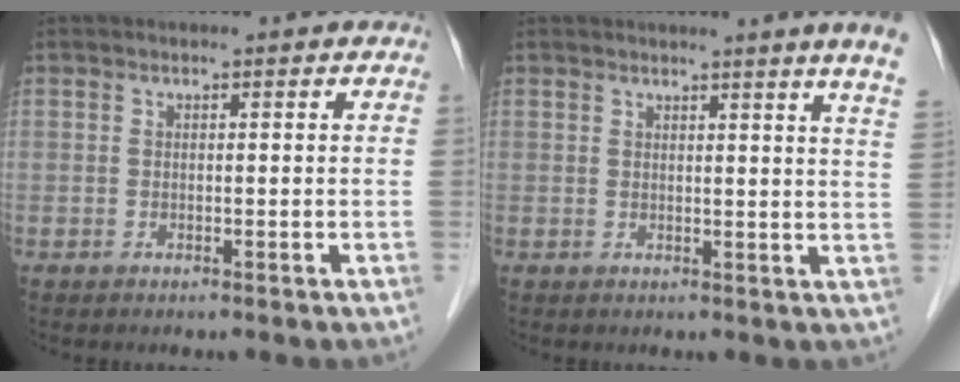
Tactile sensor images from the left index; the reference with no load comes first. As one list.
[{"total": 7.3, "force": [6.2, -1.7, 3.5], "torque": [-0.033, -0.034, 0.050]}]